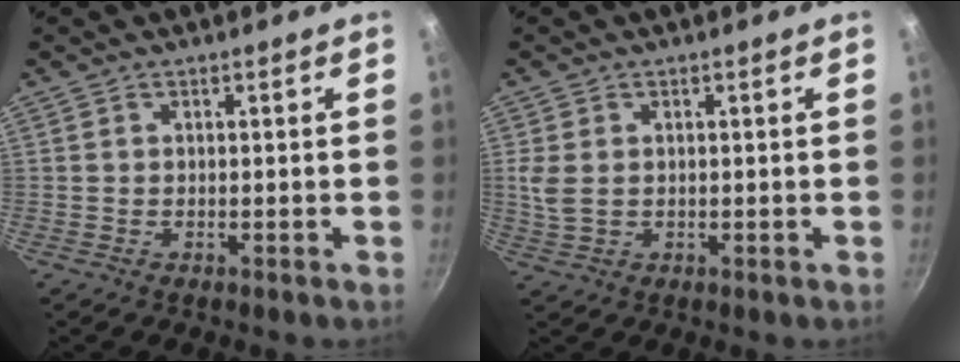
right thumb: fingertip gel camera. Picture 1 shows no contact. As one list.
[{"total": 3.6, "force": [0.3, 2.4, 2.6], "torque": [-0.069, 0.000, 0.010]}]